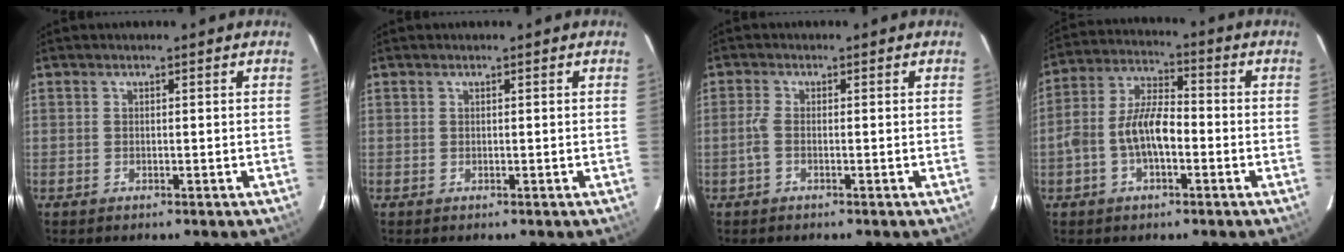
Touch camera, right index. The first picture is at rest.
{"total": 0.0}
{"total": 1.9, "force": [-0.6, 0.5, 1.7], "torque": [-0.041, 0.002, -0.014]}
{"total": 9.2, "force": [-2.4, 4.3, 7.7], "torque": [-0.162, 0.019, -0.046]}